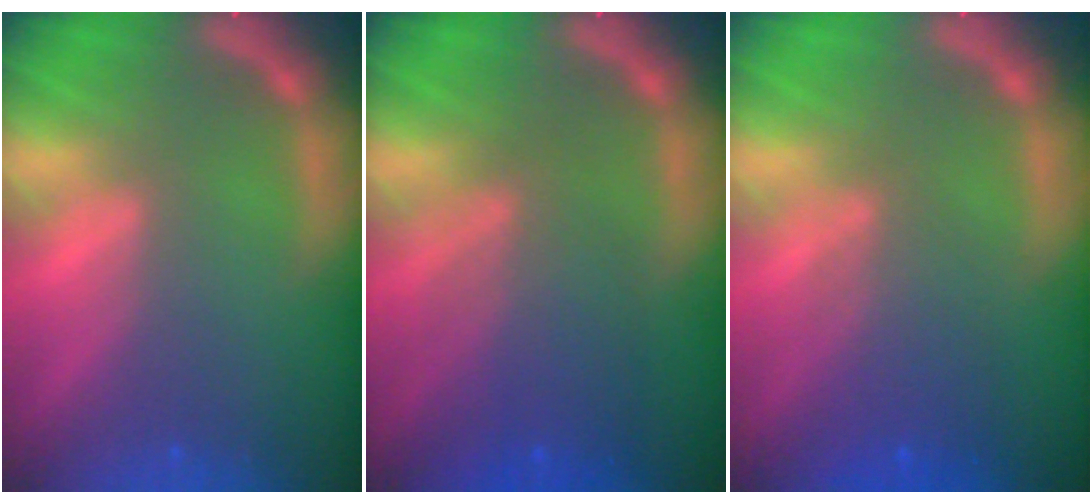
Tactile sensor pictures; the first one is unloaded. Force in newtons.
{"total": 6.0}
{"total": 4.1}